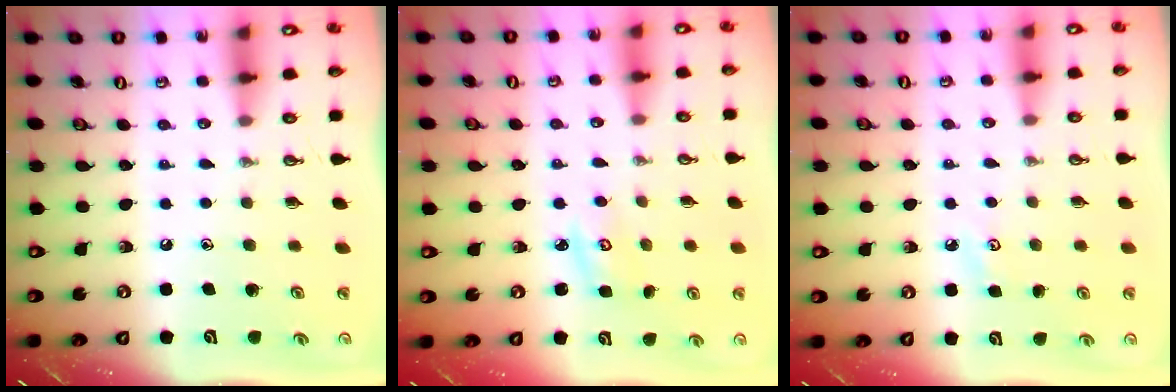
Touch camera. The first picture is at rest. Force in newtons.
{"total": 3.7, "press": 3.6, "slide": 0.4}
{"total": 3.2, "press": 3.1, "slide": 0.5}